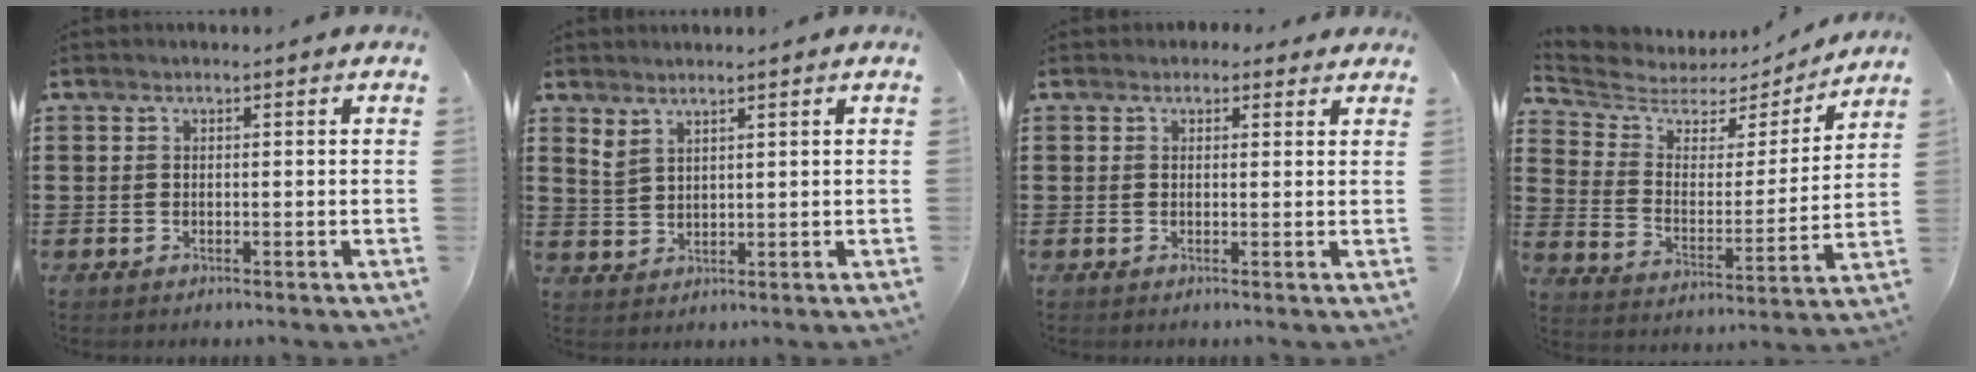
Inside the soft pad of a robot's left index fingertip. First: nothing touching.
{"total": 2.4, "force": [2.0, 0.8, 1.0], "torque": [-0.025, 0.003, 0.039]}
{"total": 1.5, "force": [1.0, 1.1, 0.3], "torque": [-0.002, 0.005, 0.017]}
{"total": 4.8, "force": [4.2, 2.2, 0.7], "torque": [-0.048, -0.032, 0.067]}